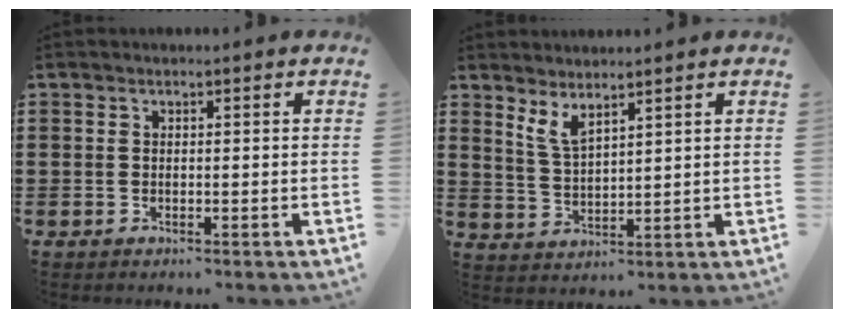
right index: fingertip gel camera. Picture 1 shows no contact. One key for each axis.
{"total": 3.6, "fx": 2.7, "fy": 0.8, "fz": 2.2, "tx": -0.050, "ty": 0.000, "tz": 0.050}